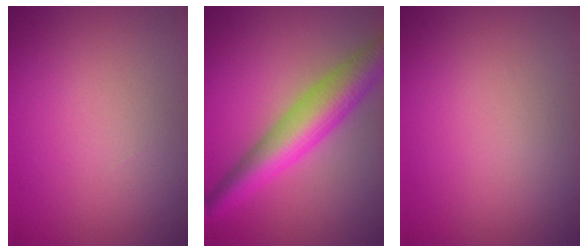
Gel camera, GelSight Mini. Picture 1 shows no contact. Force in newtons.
{"total": 6.4, "press": 6.4, "slide": 0.2}
{"total": 0.0}